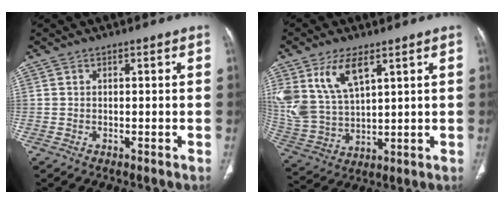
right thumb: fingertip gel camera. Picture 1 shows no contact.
{"total": 13.1, "force": [6.7, 6.5, 9.2], "torque": [-0.187, -0.020, 0.147]}